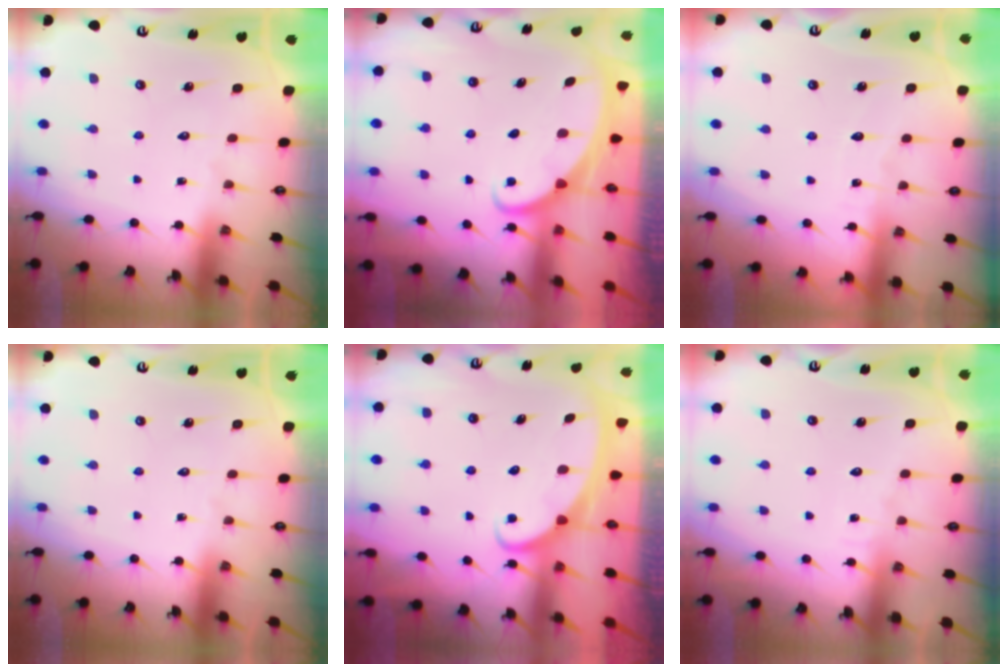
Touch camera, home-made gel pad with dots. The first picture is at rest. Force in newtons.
{"total": 1.6, "press": 1.6, "slide": 0.1}
{"total": 3.2, "press": 3.2, "slide": 0.3}
{"total": 0.0}
{"total": 2.6, "press": 2.6, "slide": 0.3}
{"total": 3.6, "press": 3.6, "slide": 0.4}